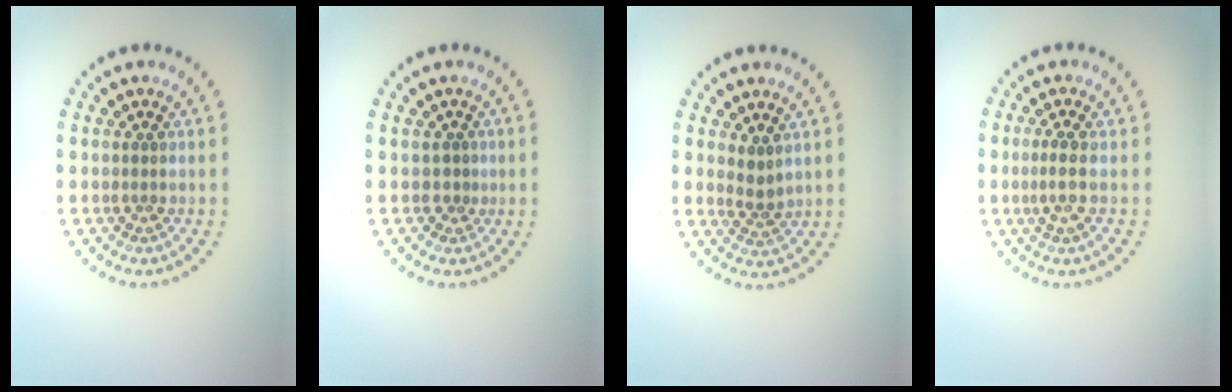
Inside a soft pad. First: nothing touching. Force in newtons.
{"total": 0.8, "press": 0.5, "slide": 0.6}
{"total": 1.6, "press": 1.3, "slide": 1.0}
{"total": 1.7, "press": 1.4, "slide": 1.1}